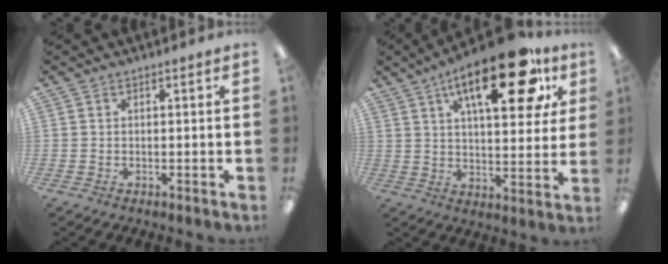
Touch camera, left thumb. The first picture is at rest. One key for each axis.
{"total": 22.7, "fx": 11.7, "fy": 8.9, "fz": 17.3, "tx": -0.256, "ty": -0.042, "tz": 0.179}